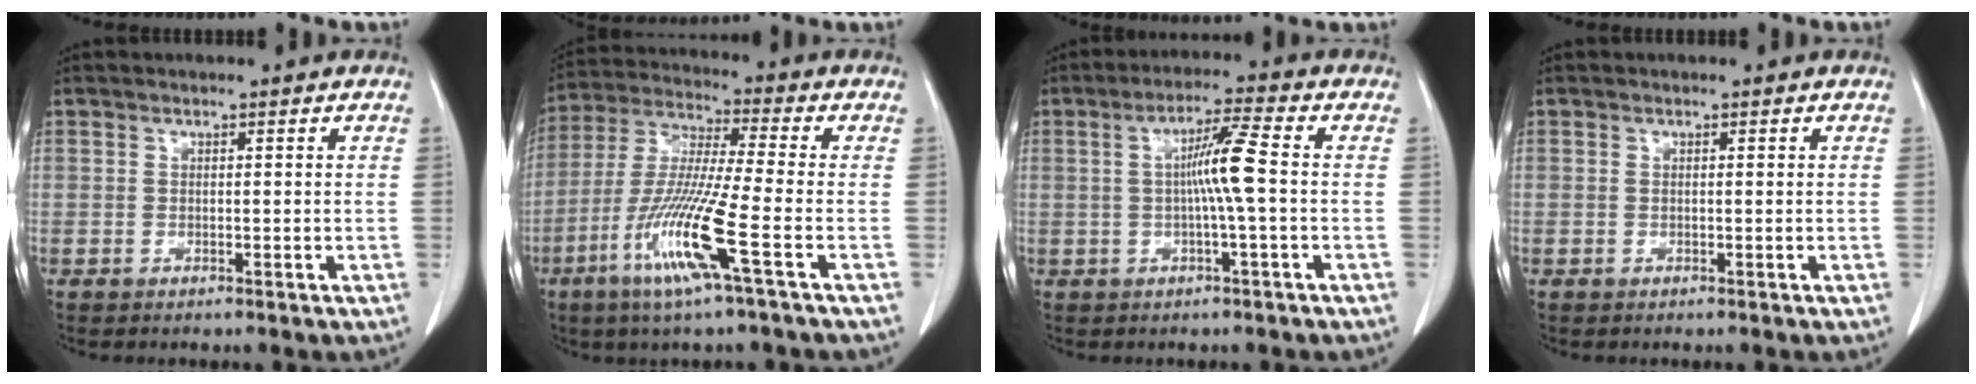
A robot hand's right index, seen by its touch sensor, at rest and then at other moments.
{"total": 13.5, "force": [-5.6, -0.7, 12.2], "torque": [-0.252, -0.022, -0.114]}
{"total": 6.4, "force": [-0.1, -0.7, 6.4], "torque": [-0.116, 0.008, -0.002]}
{"total": 0.0}